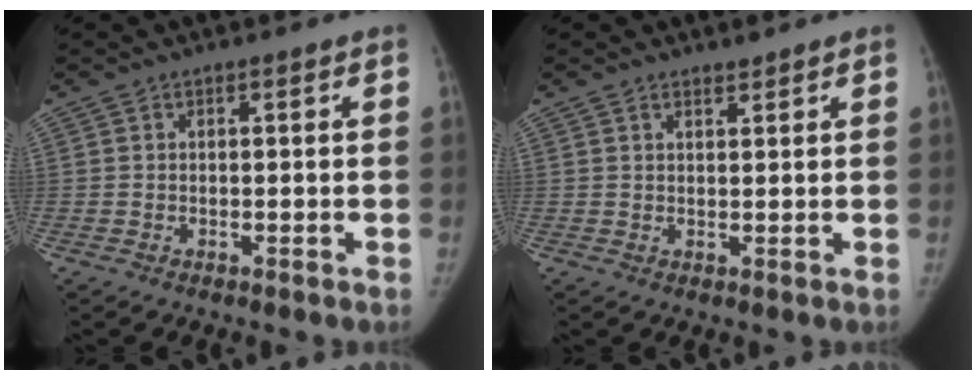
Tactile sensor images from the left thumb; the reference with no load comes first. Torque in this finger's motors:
{"motor_torque": [-0.09, -0.10, -0.19, -0.03, -0.07]}